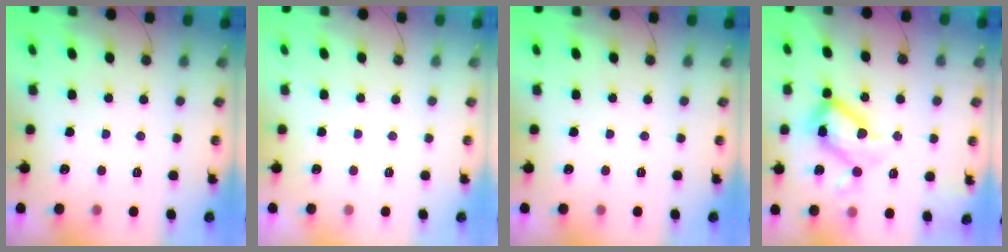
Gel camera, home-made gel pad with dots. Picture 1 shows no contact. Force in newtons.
{"total": 0.0}
{"total": 0.0}
{"total": 20.1, "press": 20.0, "slide": 1.8}